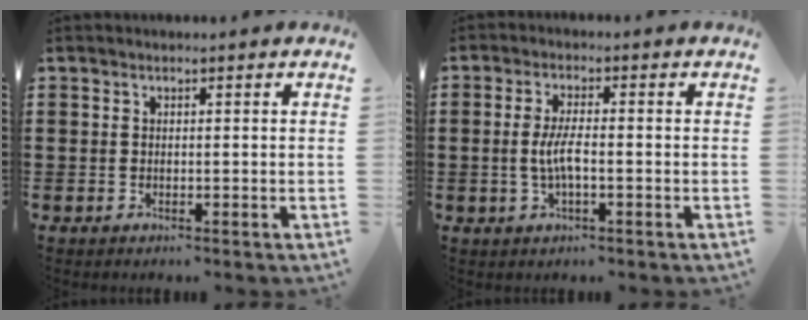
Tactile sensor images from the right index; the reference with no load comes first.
{"total": 4.2, "force": [-0.7, 1.1, 4.0], "torque": [-0.095, -0.005, -0.022]}